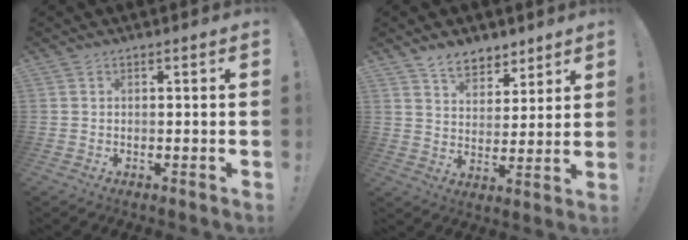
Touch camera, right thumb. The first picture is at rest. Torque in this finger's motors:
{"motor_torque": [-0.83, 0.87, 0.78, 0.59, -0.01]}